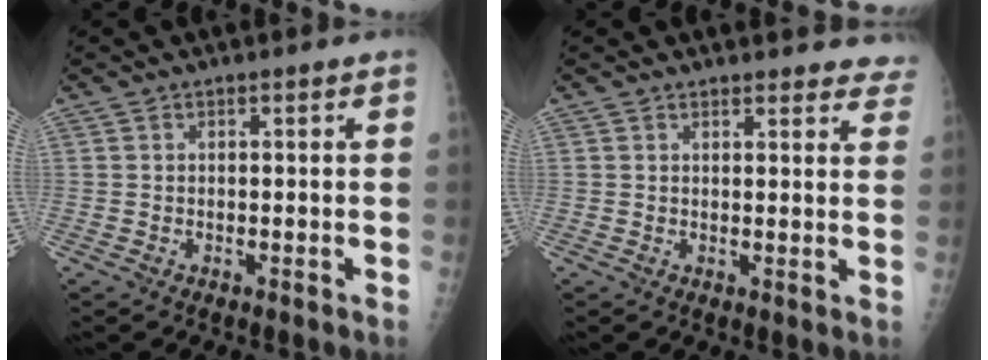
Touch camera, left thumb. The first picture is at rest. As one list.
[{"total": 7.9, "force": [7.3, 2.6, 1.5], "torque": [0.033, -0.025, 0.059]}]